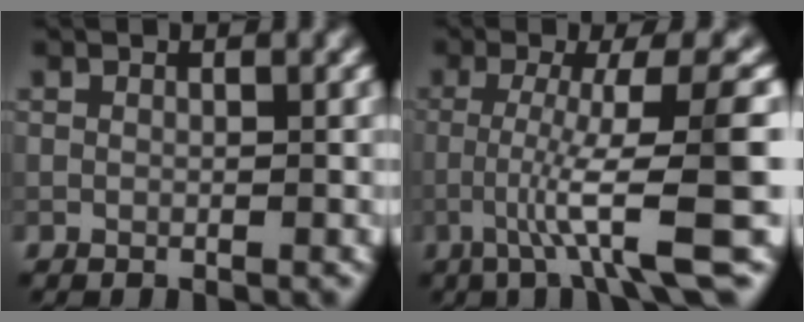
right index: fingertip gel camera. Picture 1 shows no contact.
{"total": 8.5, "force": [-2.8, 0.5, 8.1], "torque": [-0.129, 0.011, -0.043]}